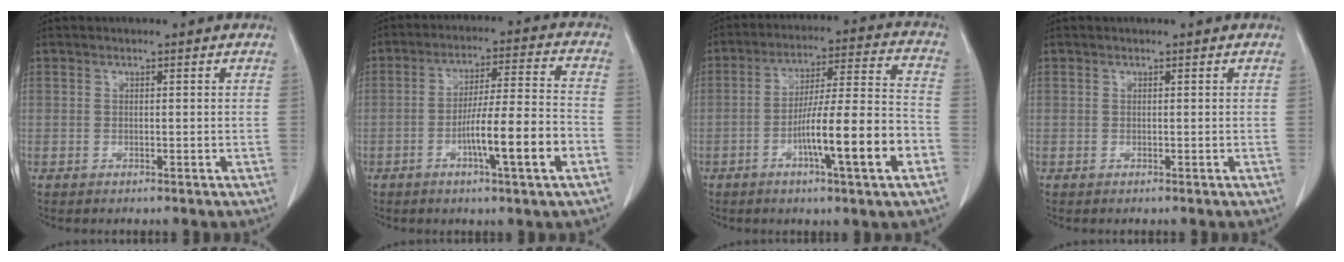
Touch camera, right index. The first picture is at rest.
{"total": 11.5, "force": [-4.3, 0.0, 10.7], "torque": [-0.177, 0.002, -0.068]}
{"total": 14.7, "force": [-5.4, 0.4, 13.6], "torque": [-0.224, 0.004, -0.084]}
{"total": 0.0}